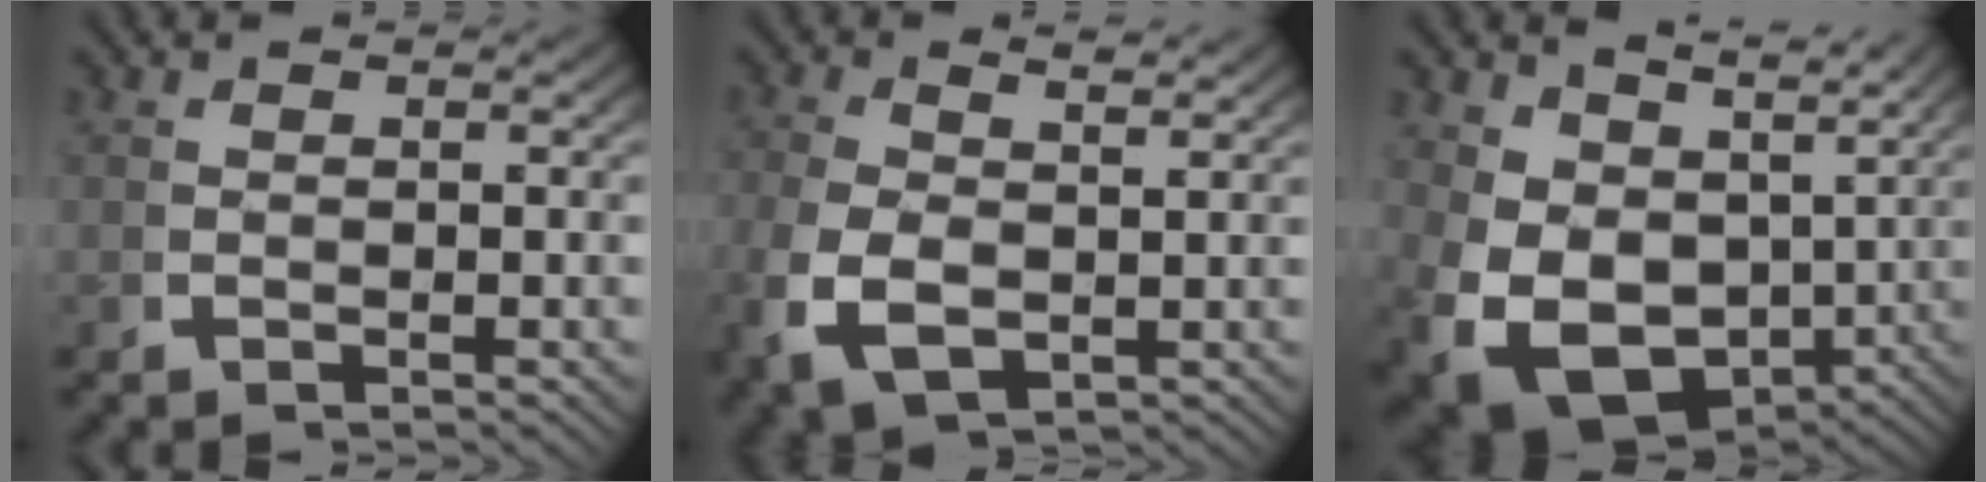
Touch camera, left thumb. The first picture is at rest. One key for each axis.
{"total": 5.3, "fx": -0.4, "fy": 3.2, "fz": 4.2, "tx": -0.111, "ty": -0.021, "tz": 0.011}
{"total": 10.3, "fx": -2.2, "fy": 7.2, "fz": 7.0, "tx": -0.168, "ty": -0.072, "tz": -0.007}